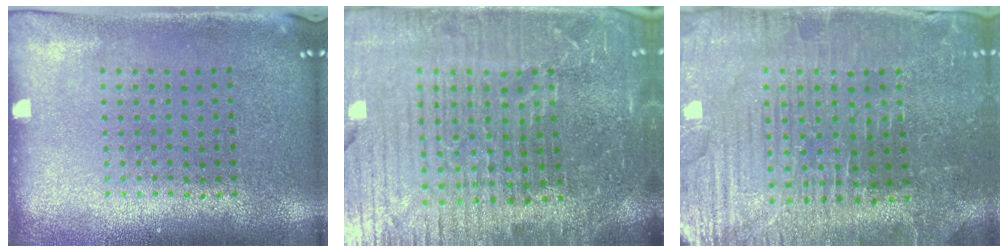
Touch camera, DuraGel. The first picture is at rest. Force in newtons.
{"total": 6.5, "press": 5.7, "slide": 3.2}
{"total": 3.7, "press": 3.7, "slide": 0.5}